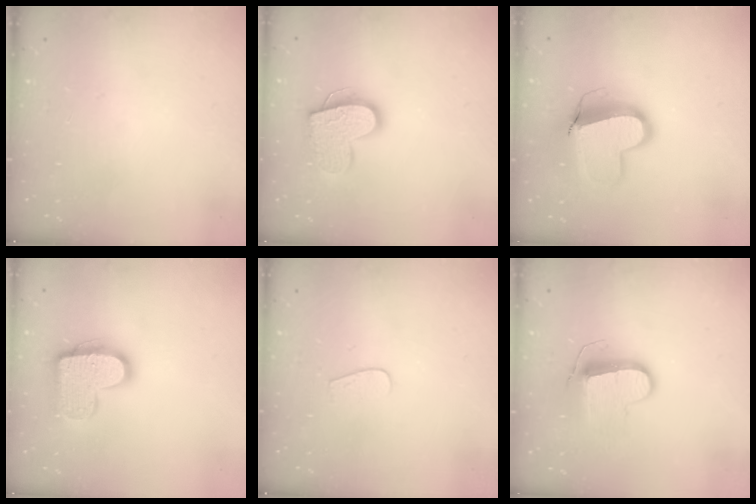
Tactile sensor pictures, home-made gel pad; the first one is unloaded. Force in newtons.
{"total": 14.6, "press": 14.6, "slide": 1.1}
{"total": 13.1, "press": 13.0, "slide": 1.3}
{"total": 15.5, "press": 15.4, "slide": 1.0}
{"total": 3.1, "press": 3.1, "slide": 0.2}
{"total": 10.5, "press": 10.5, "slide": 0.4}